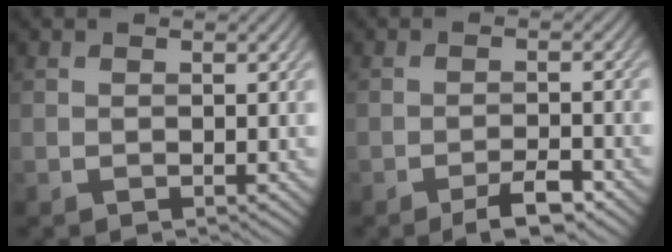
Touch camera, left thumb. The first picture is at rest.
{"total": 3.7, "force": [-2.6, 0.8, 2.6], "torque": [-0.043, 0.007, -0.043]}